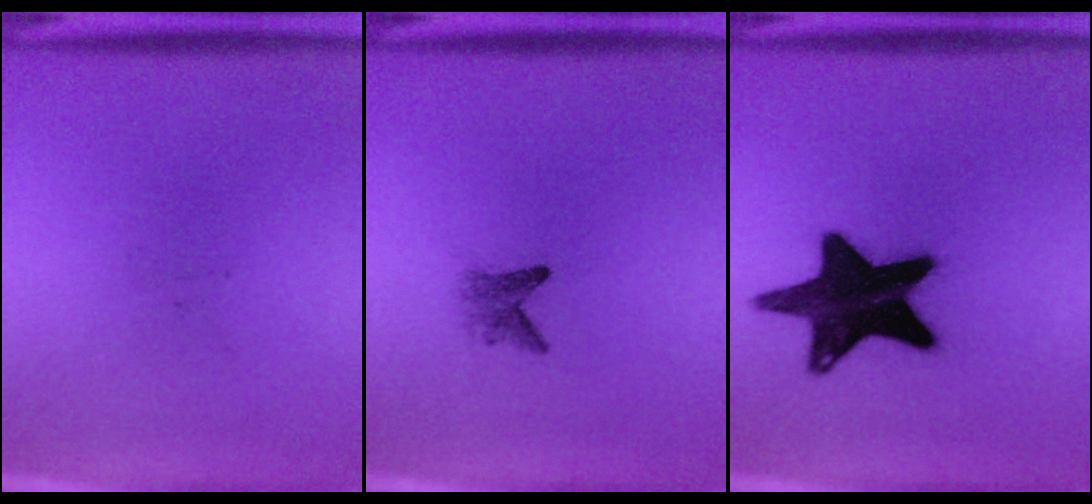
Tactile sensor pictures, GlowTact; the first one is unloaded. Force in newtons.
{"total": 2.0}
{"total": 18.1}